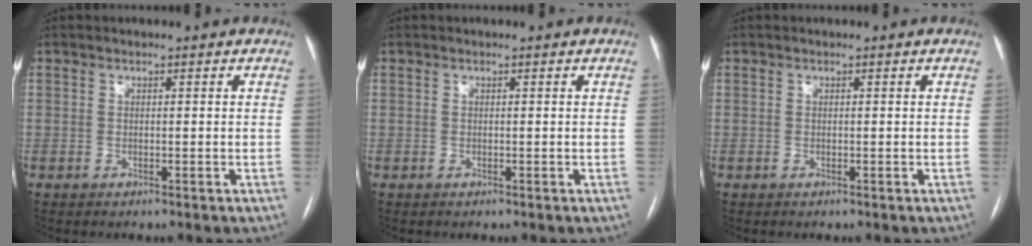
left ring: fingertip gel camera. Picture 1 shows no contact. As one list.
[{"total": 0.0}, {"total": 0.0}]